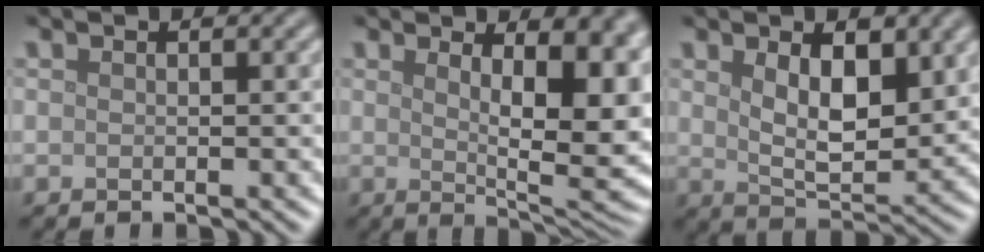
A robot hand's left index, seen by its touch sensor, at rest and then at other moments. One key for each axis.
{"total": 12.3, "fx": 2.4, "fy": 4.6, "fz": 11.1, "tx": -0.103, "ty": 0.011, "tz": 0.032}
{"total": 5.8, "fx": 2.0, "fy": 2.7, "fz": 4.7, "tx": -0.082, "ty": -0.008, "tz": 0.037}